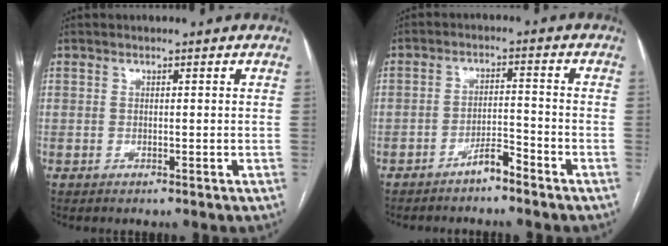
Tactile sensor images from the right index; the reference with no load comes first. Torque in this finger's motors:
{"motor_torque": [0.05, -0.07, 0.26, 0.04]}